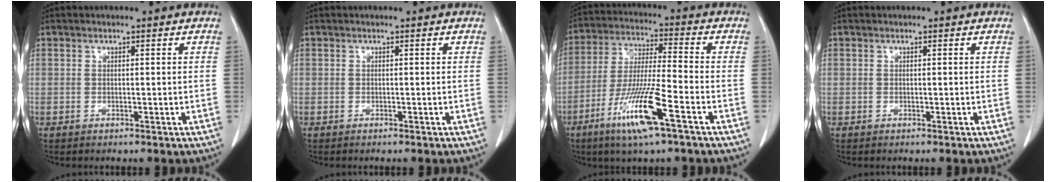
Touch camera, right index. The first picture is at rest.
{"total": 0.0}
{"total": 12.9, "force": [-6.4, 0.5, 11.2], "torque": [-0.223, -0.022, -0.120]}
{"total": 0.0}